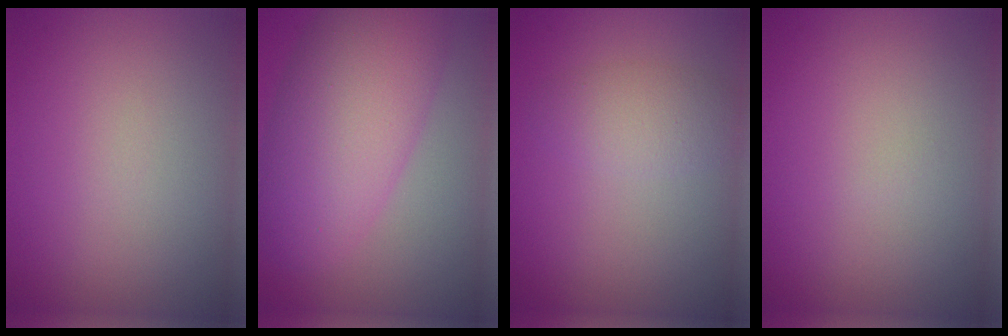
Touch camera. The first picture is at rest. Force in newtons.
{"total": 8.6, "press": 8.6, "slide": 0.7}
{"total": 2.5, "press": 2.5, "slide": 0.1}
{"total": 0.0}